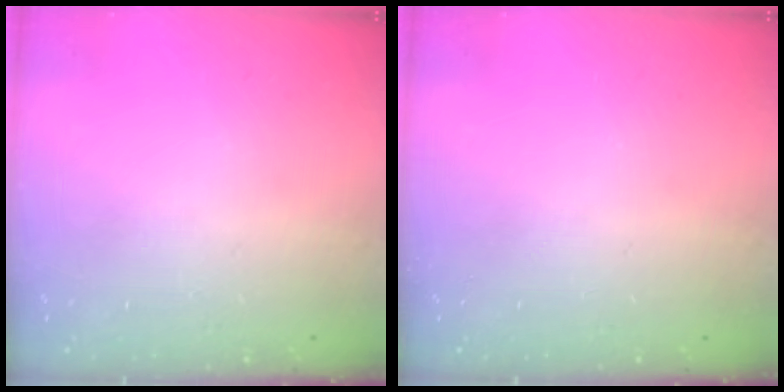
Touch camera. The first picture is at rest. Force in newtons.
{"total": 0.0}